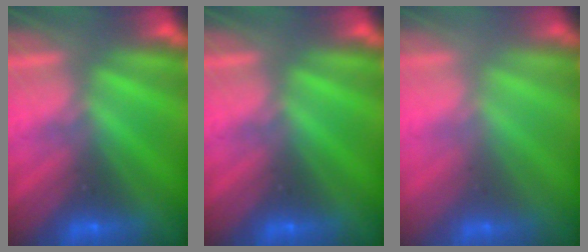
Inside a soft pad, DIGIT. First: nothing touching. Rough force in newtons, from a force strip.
{"total": 0.0}
{"total": 2.2}